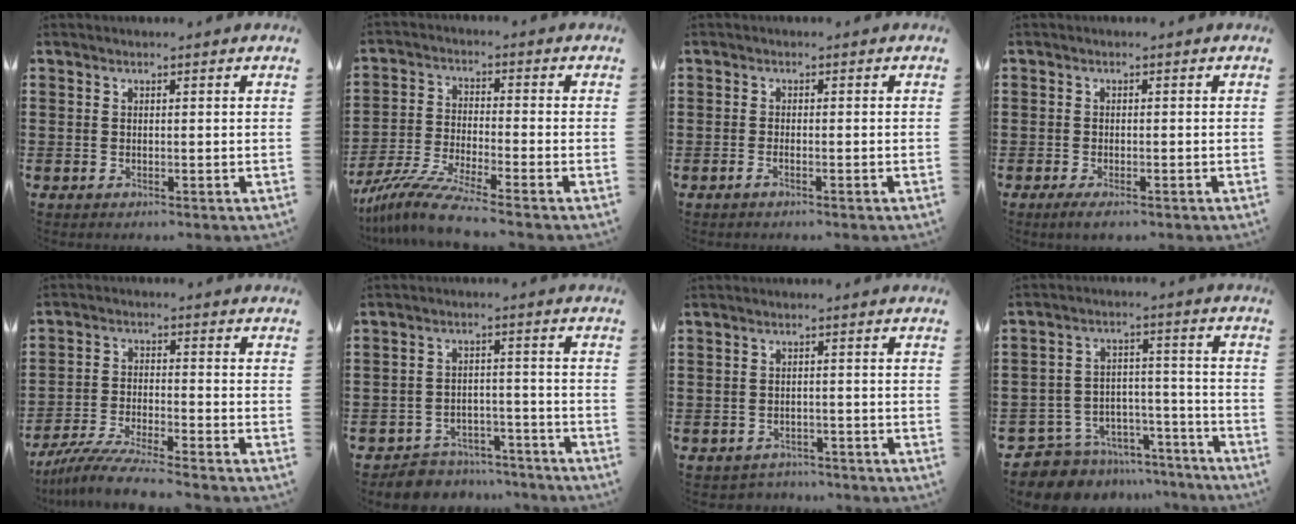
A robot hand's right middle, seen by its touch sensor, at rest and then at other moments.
{"total": 7.7, "force": [-6.5, 0.1, 4.1], "torque": [-0.101, -0.014, -0.132]}
{"total": 0.9, "force": [-0.6, 0.1, 0.7], "torque": [-0.013, -0.003, -0.010]}
{"total": 1.3, "force": [-1.0, 0.4, 0.7], "torque": [-0.015, -0.001, -0.019]}
{"total": 6.7, "force": [-6.2, -0.2, 2.5], "torque": [-0.056, -0.012, -0.120]}
{"total": 5.3, "force": [-5.2, 1.2, 0.0], "torque": [-0.001, 0.018, -0.107]}
{"total": 1.8, "force": [-1.7, 0.5, -0.2], "torque": [-0.005, 0.001, -0.040]}
{"total": 7.7, "force": [-7.2, 2.8, 0.4], "torque": [-0.009, 0.026, -0.139]}